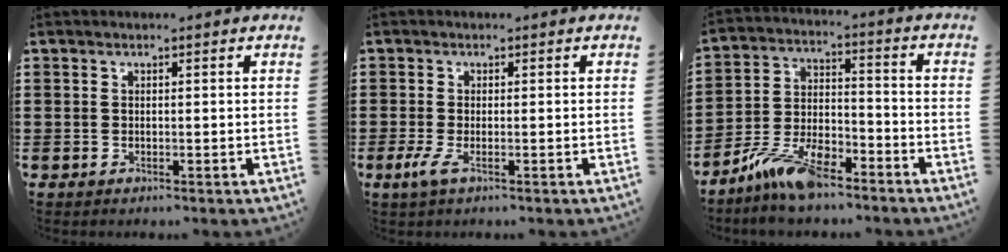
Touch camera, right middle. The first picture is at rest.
{"total": 2.1, "force": [-0.9, 0.5, 1.8], "torque": [-0.055, -0.012, -0.023]}
{"total": 9.7, "force": [-7.4, 3.0, 5.4], "torque": [-0.118, 0.014, -0.145]}